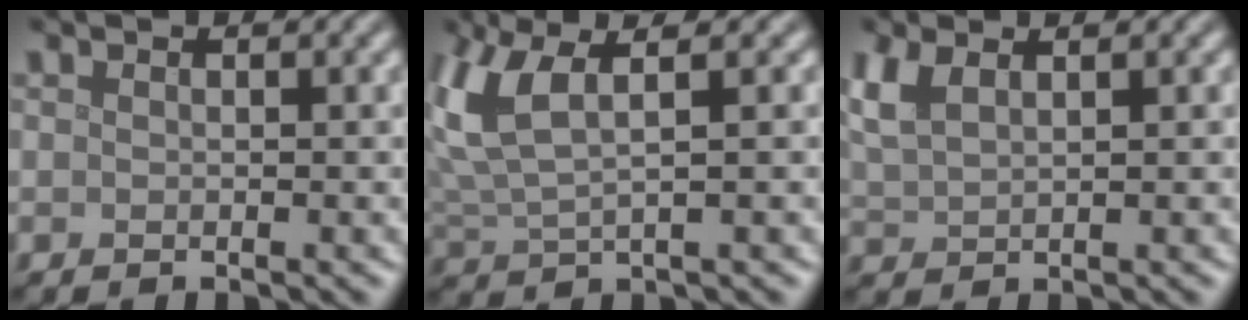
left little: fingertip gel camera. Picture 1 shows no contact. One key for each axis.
{"total": 5.8, "fx": 2.5, "fy": 2.0, "fz": 4.8, "tx": -0.124, "ty": 0.009, "tz": 0.052}
{"total": 3.0, "fx": 1.8, "fy": 1.3, "fz": 2.0, "tx": -0.056, "ty": 0.010, "tz": 0.040}